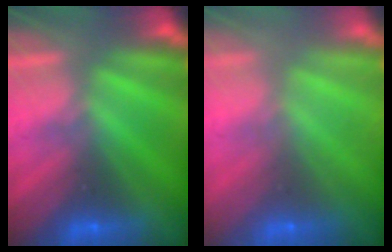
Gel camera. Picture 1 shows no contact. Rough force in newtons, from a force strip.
{"total": 9.6}